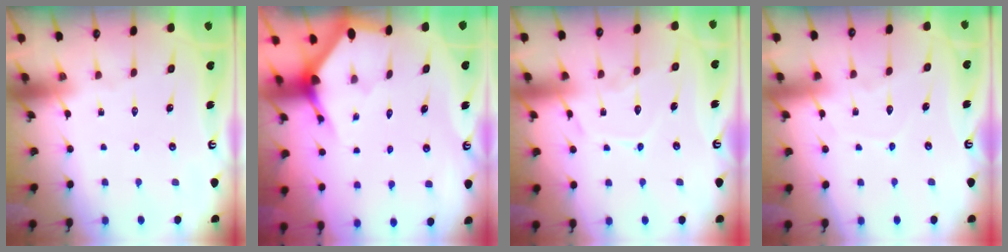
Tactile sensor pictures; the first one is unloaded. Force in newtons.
{"total": 2.9, "press": 2.9, "slide": 0.2}
{"total": 9.5, "press": 9.5, "slide": 0.6}
{"total": 5.3, "press": 5.3, "slide": 0.6}